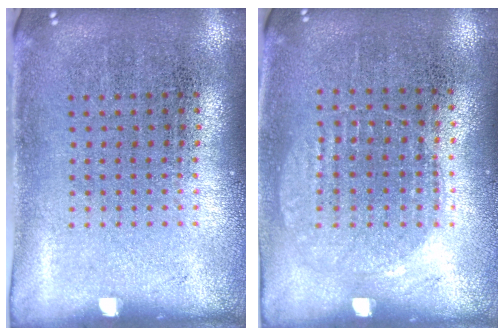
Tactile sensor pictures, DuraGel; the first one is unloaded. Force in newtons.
{"total": 1.0, "press": 0.9, "slide": 0.4}